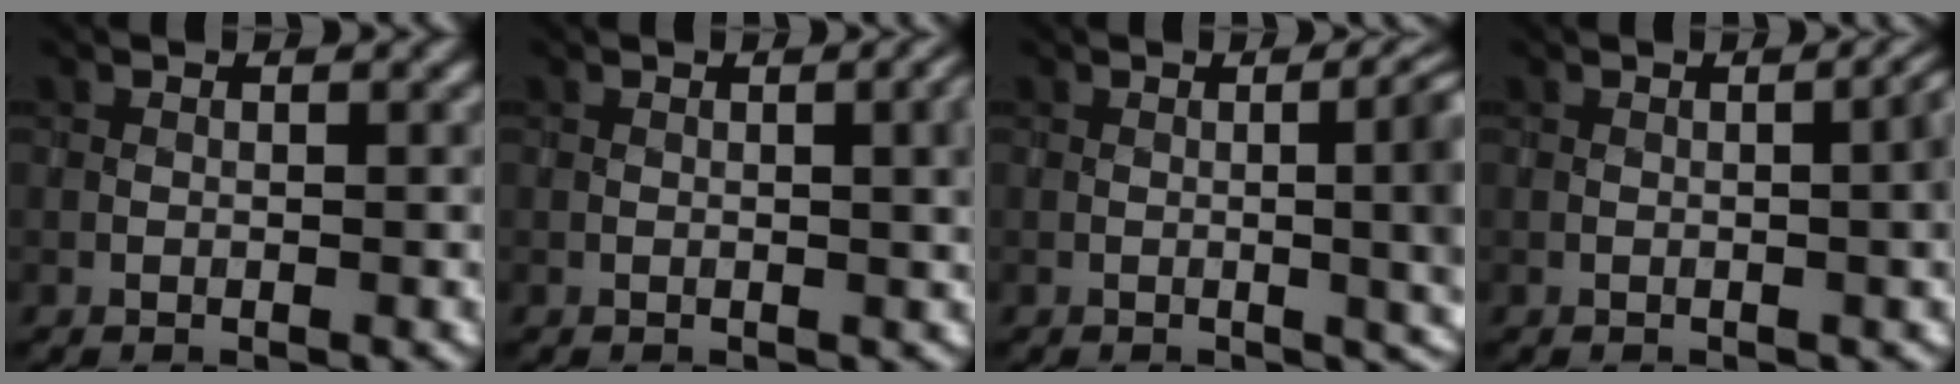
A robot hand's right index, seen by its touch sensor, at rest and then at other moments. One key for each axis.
{"total": 3.8, "fx": 0.5, "fy": 1.3, "fz": 3.5, "tx": -0.035, "ty": 0.008, "tz": 0.008}
{"total": 9.3, "fx": 0.2, "fy": 4.0, "fz": 8.4, "tx": -0.063, "ty": 0.009, "tz": 0.000}
{"total": 4.4, "fx": 0.0, "fy": 1.5, "fz": 4.1, "tx": -0.038, "ty": 0.006, "tz": 0.003}